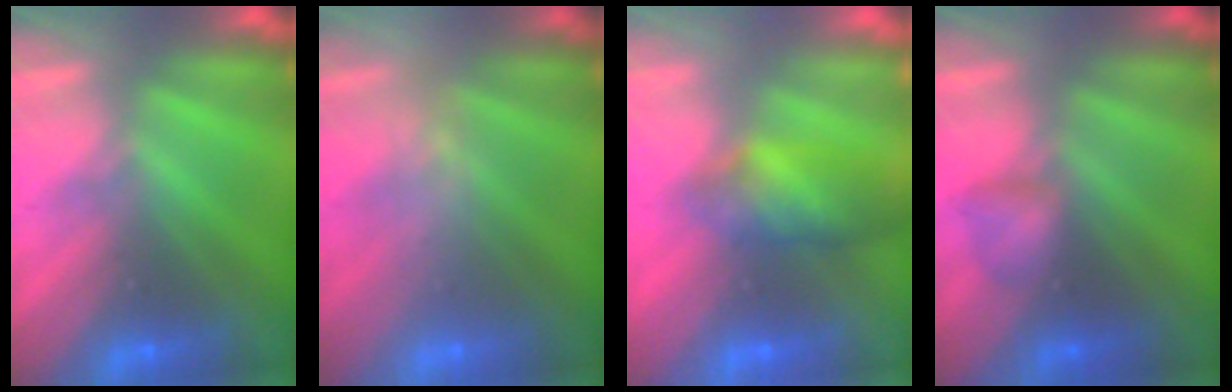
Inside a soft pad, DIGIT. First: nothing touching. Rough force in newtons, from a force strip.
{"total": 2.4}
{"total": 9.3}
{"total": 1.9}